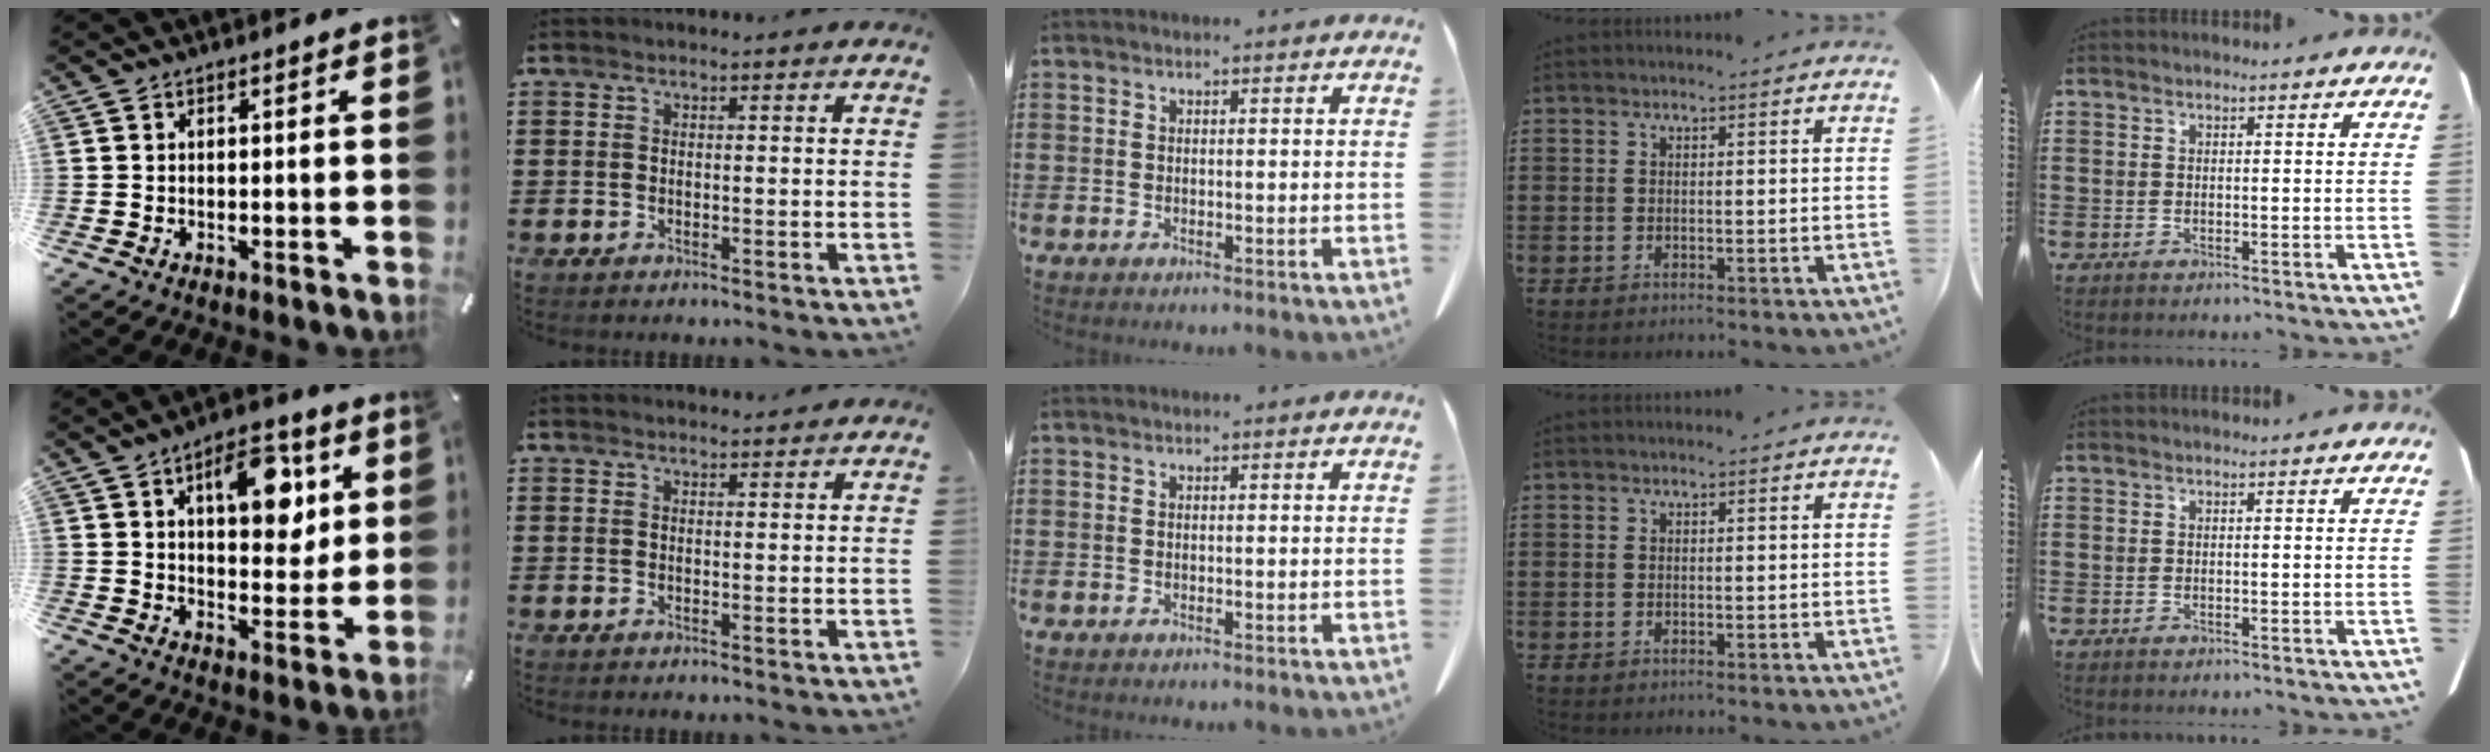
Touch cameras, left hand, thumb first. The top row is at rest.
{"thumb": {"total": 13.1, "force": [5.3, 7.4, 9.4], "torque": [-0.113, -0.017, 0.084]}, "index": {"total": 1.3, "force": [1.2, 0.1, 0.2], "torque": [-0.005, 0.000, 0.024]}}